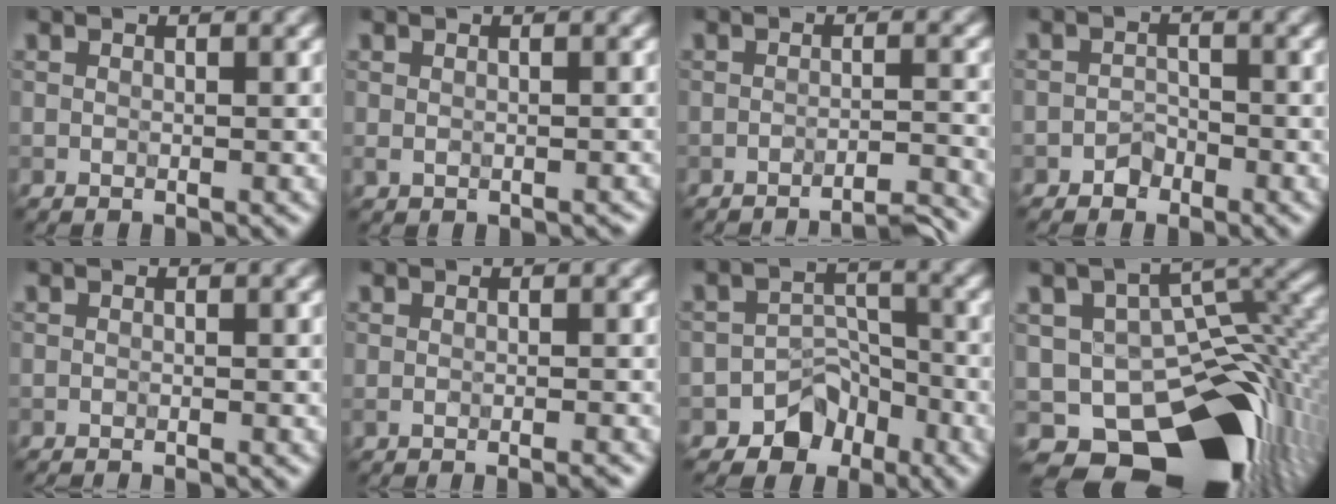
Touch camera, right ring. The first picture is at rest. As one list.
[{"total": 1.4, "force": [-0.6, 1.0, 0.8], "torque": [-0.015, -0.004, -0.008]}, {"total": 3.2, "force": [-3.0, -0.1, 1.1], "torque": [-0.007, 0.014, -0.043]}, {"total": 1.3, "force": [-1.1, 0.7, 0.2], "torque": [0.003, 0.011, -0.021]}, {"total": 1.2, "force": [-1.2, -0.1, -0.1], "torque": [0.005, 0.003, -0.018]}, {"total": 1.3, "force": [-1.1, -0.2, 0.5], "torque": [-0.004, 0.002, -0.017]}, {"total": 4.8, "force": [-3.4, 3.1, 1.2], "torque": [0.001, 0.003, -0.054]}, {"total": 15.3, "force": [-7.0, 8.6, 10.6], "torque": [-0.171, -0.026, -0.090]}]